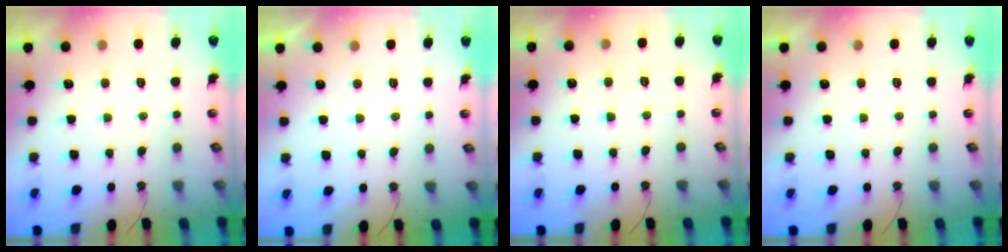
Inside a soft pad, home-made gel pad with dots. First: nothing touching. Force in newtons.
{"total": 2.3, "press": 2.2, "slide": 0.3}
{"total": 5.1, "press": 5.0, "slide": 0.6}
{"total": 0.0}